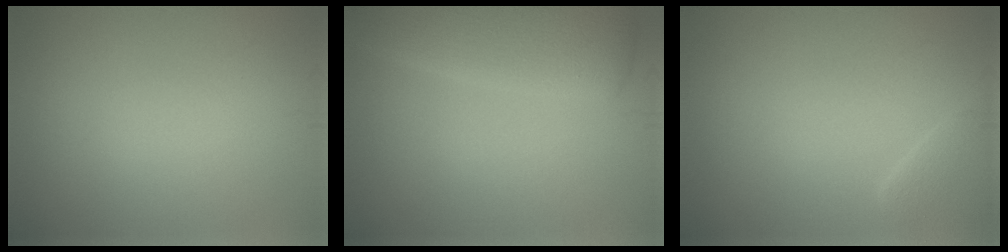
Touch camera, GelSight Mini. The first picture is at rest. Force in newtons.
{"total": 6.3, "press": 6.3, "slide": 0.2}
{"total": 2.0, "press": 2.0, "slide": 0.2}